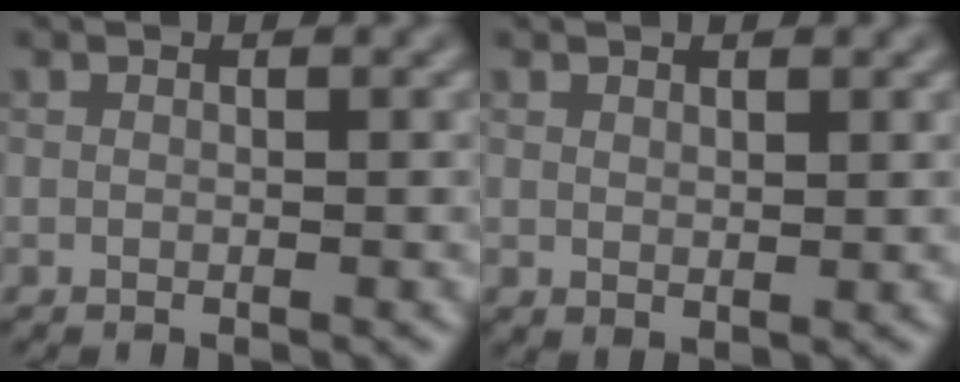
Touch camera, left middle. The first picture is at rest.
{"total": 1.0, "force": [0.7, 0.4, 0.6], "torque": [-0.012, -0.003, 0.018]}